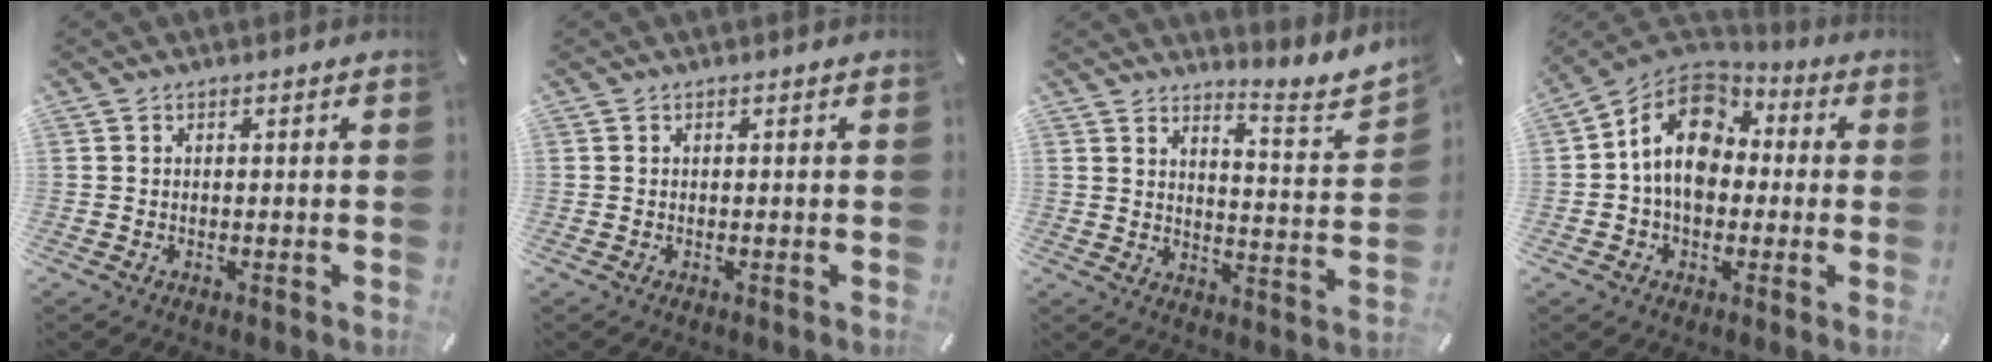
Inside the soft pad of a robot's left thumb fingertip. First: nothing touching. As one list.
[{"total": 0.0}, {"total": 6.2, "force": [5.8, 1.3, 2.1], "torque": [-0.029, -0.070, 0.091]}, {"total": 13.7, "force": [0.5, 10.7, 8.5], "torque": [-0.161, 0.014, 0.009]}]